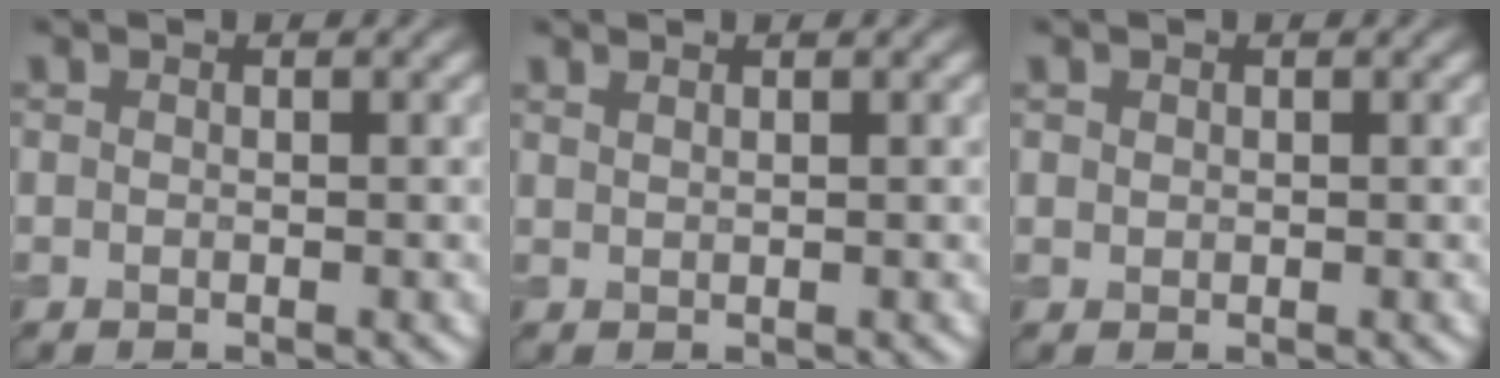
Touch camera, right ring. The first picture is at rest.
{"total": 0.8, "force": [0.7, 0.2, 0.3], "torque": [-0.002, -0.002, 0.010]}
{"total": 0.7, "force": [0.4, 0.6, 0.1], "torque": [-0.002, 0.000, 0.010]}